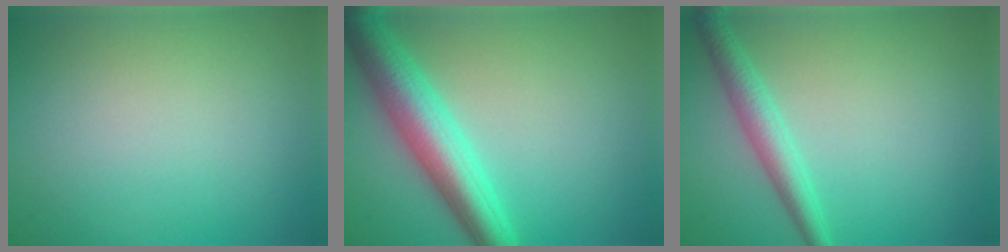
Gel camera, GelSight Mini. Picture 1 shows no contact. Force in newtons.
{"total": 6.5, "press": 6.5, "slide": 0.2}
{"total": 2.8, "press": 2.8, "slide": 0.1}